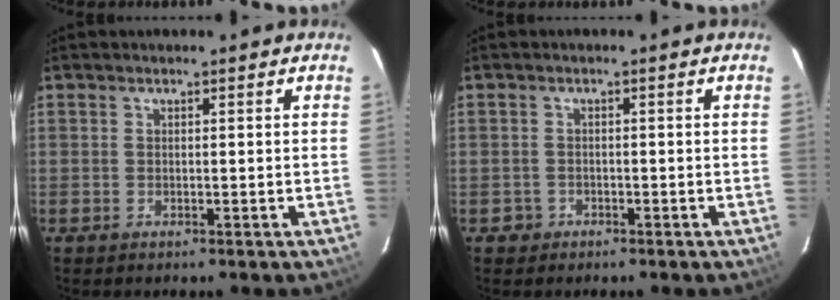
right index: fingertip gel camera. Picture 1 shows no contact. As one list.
[{"total": 1.9, "force": [-1.0, 1.6, 0.0], "torque": [-0.004, 0.006, -0.013]}]